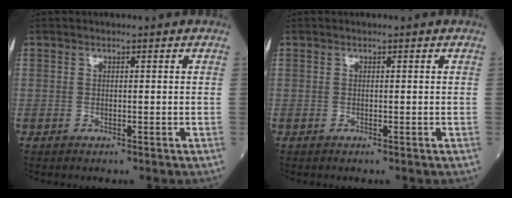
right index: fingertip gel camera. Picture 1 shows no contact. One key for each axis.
{"total": 0.0}